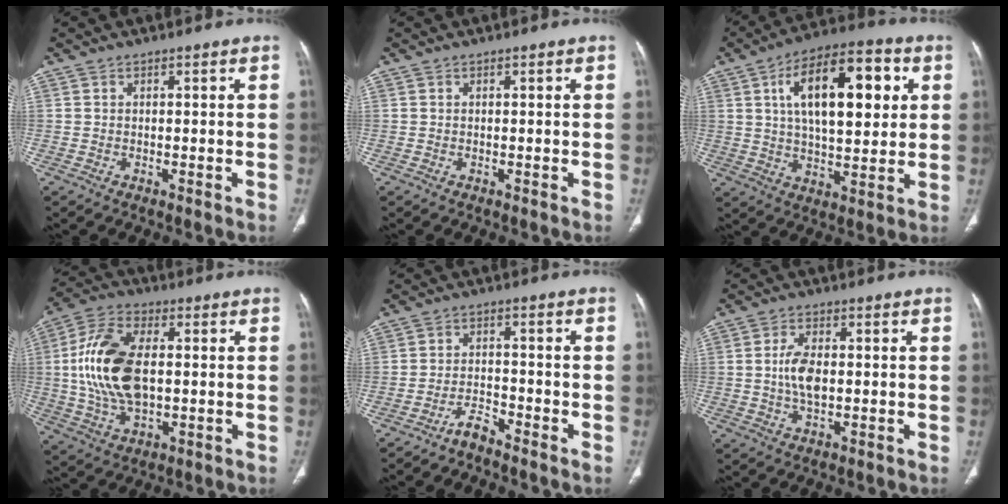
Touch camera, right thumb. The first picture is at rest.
{"total": 0.0}
{"total": 19.4, "force": [5.4, 8.9, 16.4], "torque": [-0.233, 0.005, 0.081]}
{"total": 16.7, "force": [0.8, 9.2, 13.9], "torque": [-0.283, 0.008, 0.016]}
{"total": 2.9, "force": [-2.7, 0.4, 1.0], "torque": [-0.018, 0.013, -0.053]}
{"total": 5.9, "force": [0.0, 3.1, 5.0], "torque": [-0.101, 0.003, -0.001]}